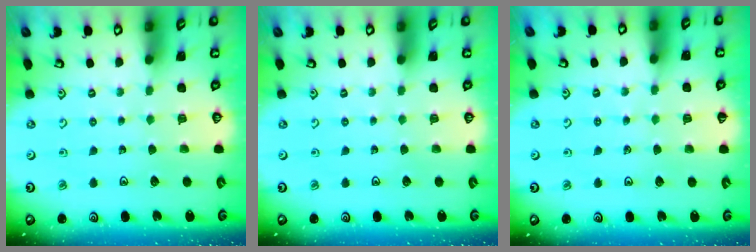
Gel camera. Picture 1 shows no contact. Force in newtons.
{"total": 0.0}
{"total": 2.5, "press": 2.5, "slide": 0.5}